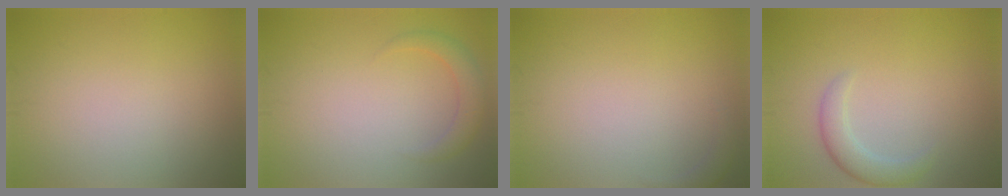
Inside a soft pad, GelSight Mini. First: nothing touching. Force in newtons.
{"total": 2.1, "press": 2.1, "slide": 0.2}
{"total": 1.0, "press": 1.0, "slide": 0.2}
{"total": 2.5, "press": 2.5, "slide": 0.2}